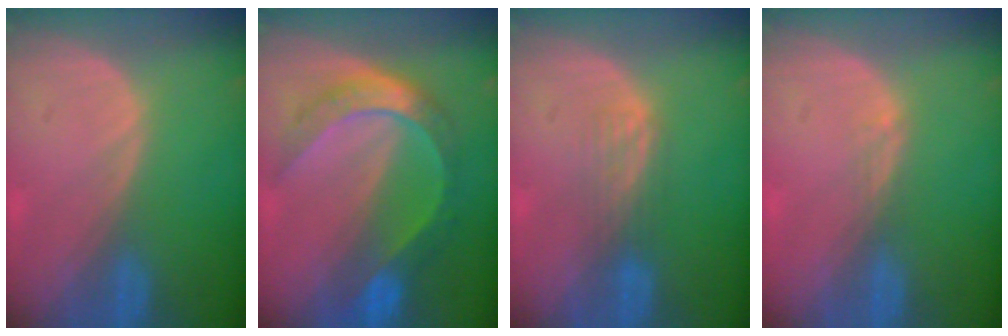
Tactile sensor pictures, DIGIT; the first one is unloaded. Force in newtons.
{"total": 8.4, "press": 8.4, "slide": 0.8}
{"total": 2.6, "press": 2.6, "slide": 0.4}
{"total": 1.0, "press": 0.7, "slide": 0.7}